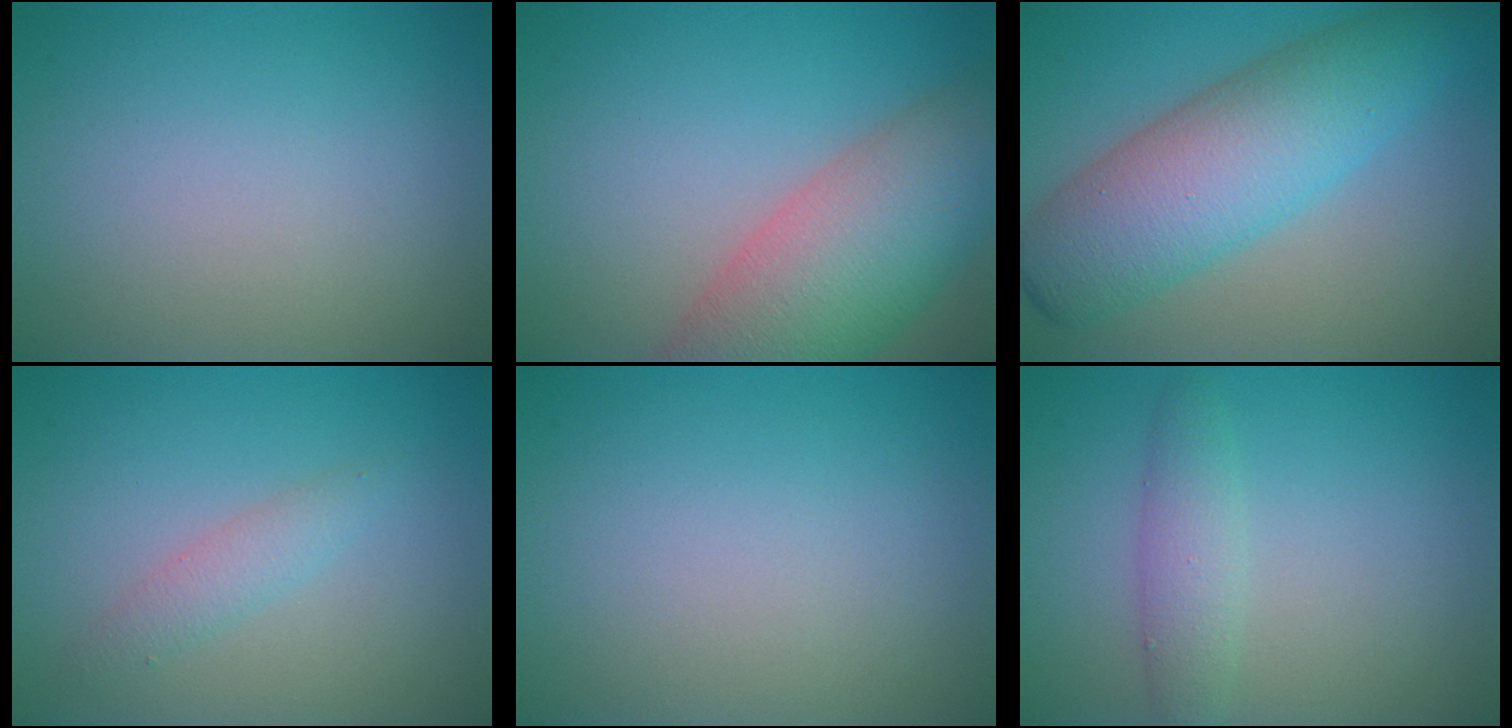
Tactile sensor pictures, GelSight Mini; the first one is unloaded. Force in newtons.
{"total": 10.0, "press": 9.9, "slide": 0.6}
{"total": 8.7, "press": 8.7, "slide": 0.1}
{"total": 1.7, "press": 1.7, "slide": 0.1}
{"total": 0.0}
{"total": 2.4, "press": 2.4, "slide": 0.2}